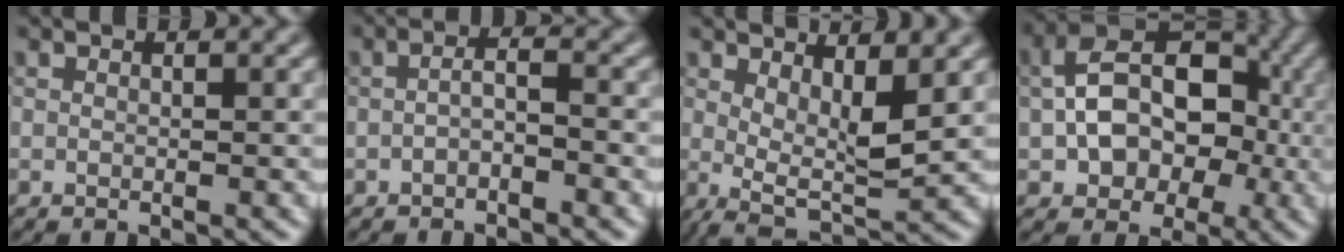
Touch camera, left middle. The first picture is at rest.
{"total": 1.5, "force": [-0.9, 0.5, 1.2], "torque": [-0.026, 0.008, -0.022]}
{"total": 4.1, "force": [1.6, 1.2, 3.6], "torque": [-0.063, -0.011, 0.031]}
{"total": 9.7, "force": [-0.7, 7.0, 6.7], "torque": [-0.089, 0.011, -0.019]}